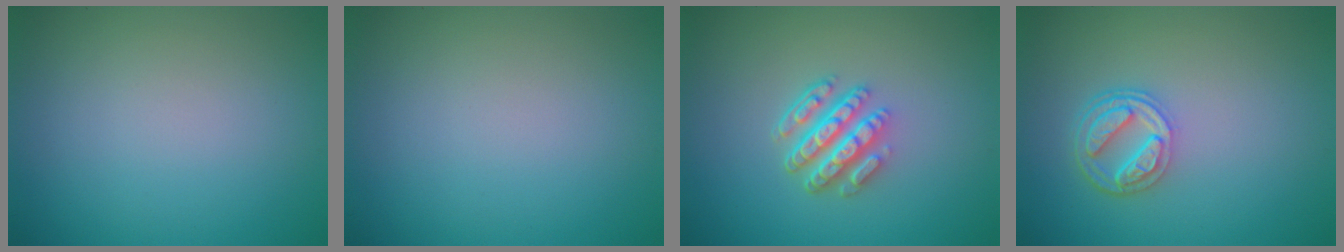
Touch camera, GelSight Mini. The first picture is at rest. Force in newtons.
{"total": 0.0}
{"total": 4.8, "press": 3.6, "slide": 3.2}
{"total": 4.0, "press": 3.1, "slide": 2.5}